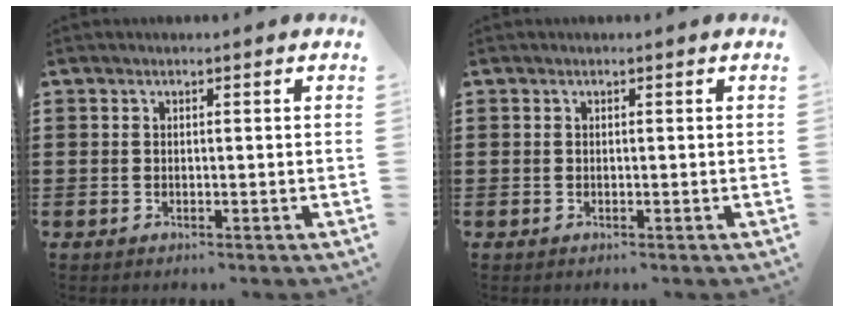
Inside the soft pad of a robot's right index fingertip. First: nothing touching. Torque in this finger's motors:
{"motor_torque": [0.00, 0.00, 0.00, 0.00]}